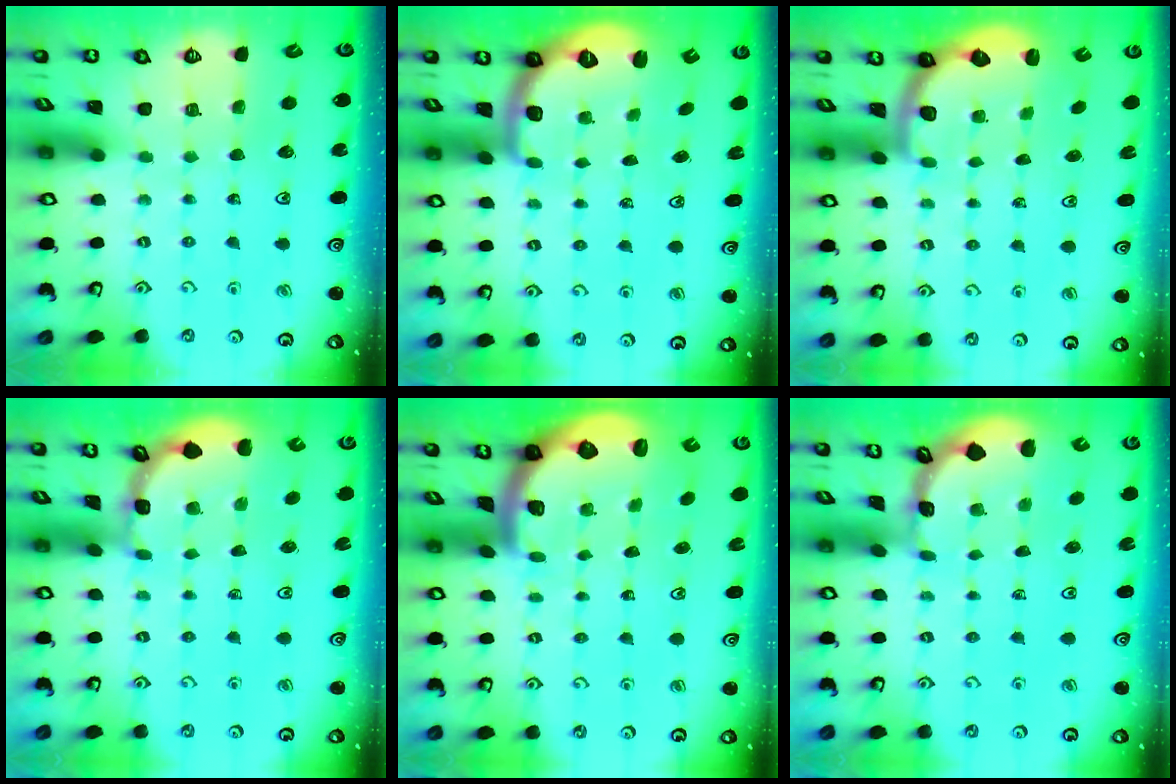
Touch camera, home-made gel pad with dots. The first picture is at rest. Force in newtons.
{"total": 2.0, "press": 1.6, "slide": 1.2}
{"total": 2.3, "press": 2.0, "slide": 1.2}
{"total": 1.7, "press": 1.7, "slide": 0.1}
{"total": 1.4, "press": 1.4, "slide": 0.2}
{"total": 0.7, "press": 0.7, "slide": 0.1}